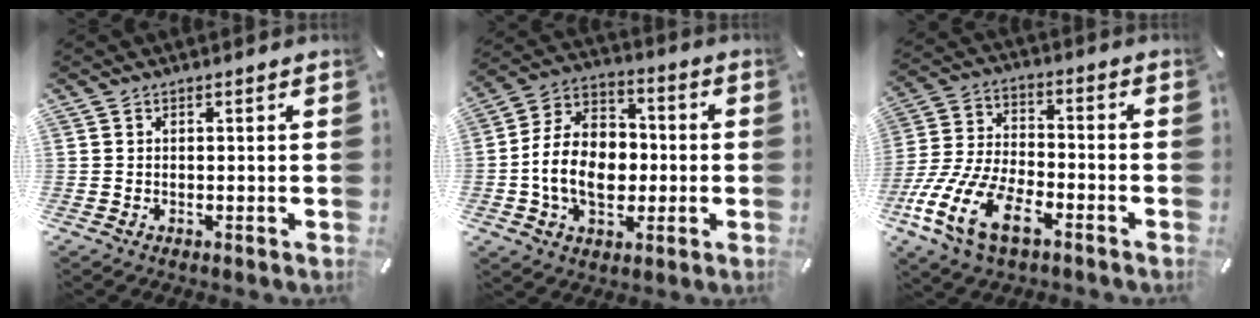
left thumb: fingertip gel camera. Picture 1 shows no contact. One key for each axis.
{"total": 13.0, "fx": -2.6, "fy": 9.9, "fz": 8.1, "tx": -0.181, "ty": 0.017, "tz": -0.047}
{"total": 15.6, "fx": -8.4, "fy": 7.6, "fz": 10.8, "tx": -0.228, "ty": 0.030, "tz": -0.150}